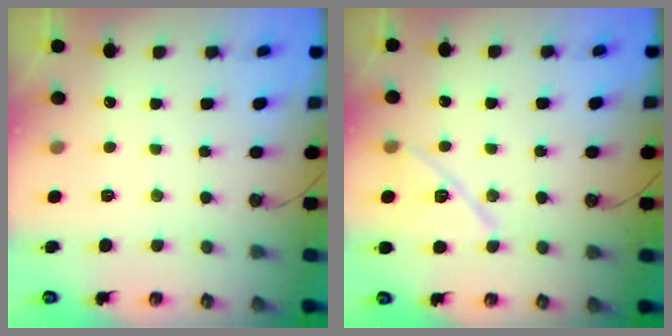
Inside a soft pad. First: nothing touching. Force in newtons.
{"total": 12.0, "press": 11.9, "slide": 0.9}